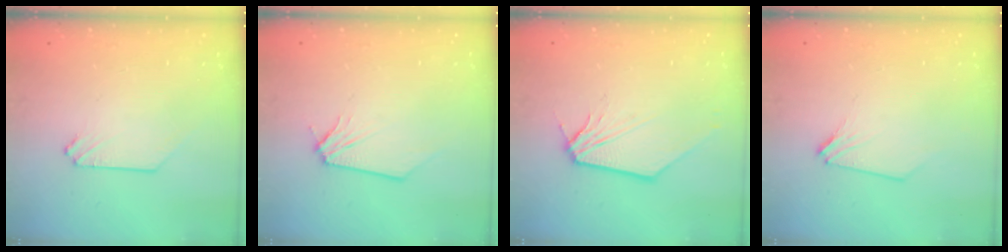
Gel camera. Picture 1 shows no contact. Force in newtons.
{"total": 0.0}
{"total": 1.8, "press": 1.8, "slide": 0.3}
{"total": 2.0, "press": 2.0, "slide": 0.2}